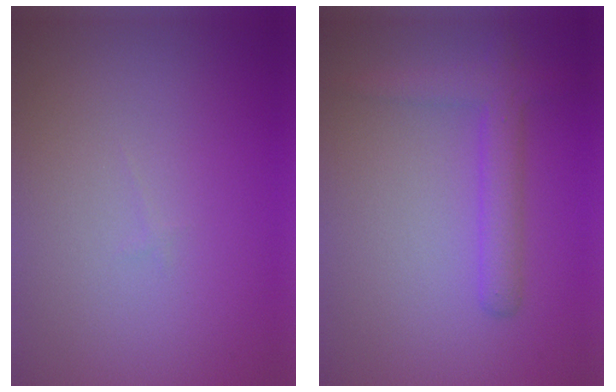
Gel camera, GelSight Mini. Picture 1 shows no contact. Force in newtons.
{"total": 3.0, "press": 3.0, "slide": 0.2}